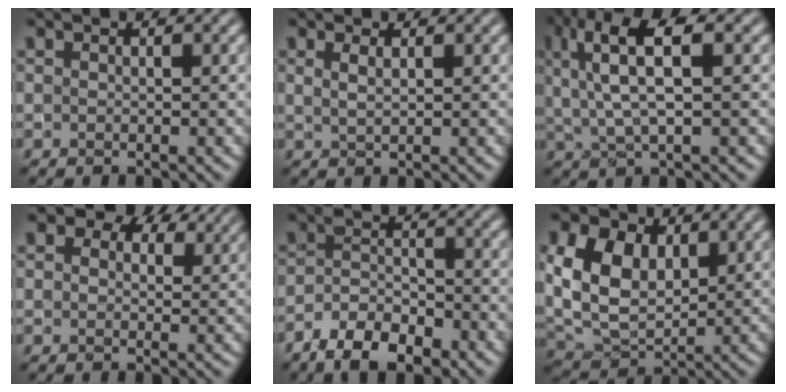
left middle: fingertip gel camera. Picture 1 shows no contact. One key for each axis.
{"total": 1.1, "fx": 0.8, "fy": 0.4, "fz": 0.7, "tx": -0.008, "ty": 0.005, "tz": 0.013}
{"total": 6.9, "fx": 2.5, "fy": 2.2, "fz": 6.1, "tx": -0.122, "ty": 0.015, "tz": 0.046}
{"total": 6.5, "fx": 4.3, "fy": 3.7, "fz": 3.1, "tx": -0.056, "ty": 0.006, "tz": 0.050}
{"total": 5.2, "fx": -3.9, "fy": 2.1, "fz": 2.7, "tx": -0.044, "ty": 0.003, "tz": -0.074}
{"total": 8.4, "fx": 2.2, "fy": 5.8, "fz": 5.7, "tx": -0.139, "ty": 0.011, "tz": 0.038}